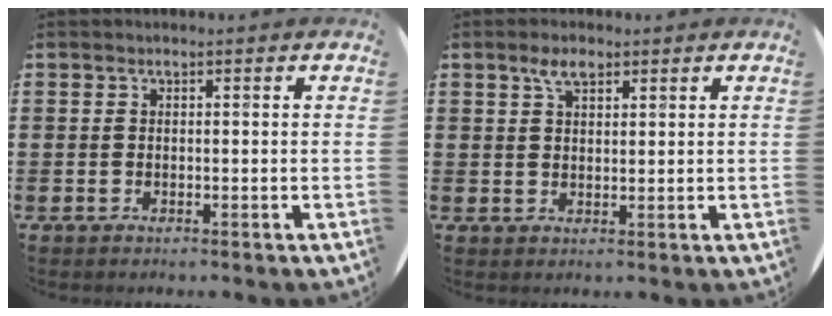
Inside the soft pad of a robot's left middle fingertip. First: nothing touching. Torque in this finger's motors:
{"motor_torque": [0.55, -0.25, -0.03, -0.01]}